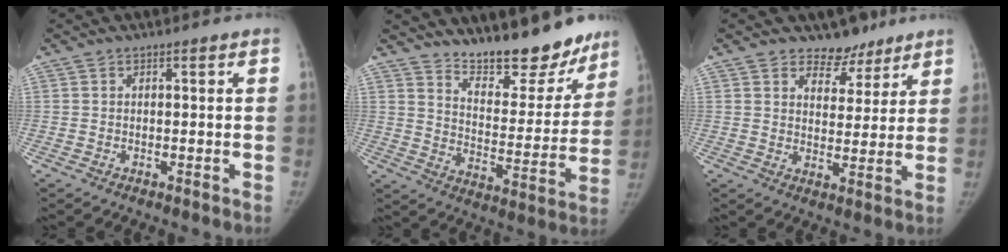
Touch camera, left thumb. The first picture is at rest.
{"total": 19.3, "force": [16.2, 6.5, 8.4], "torque": [-0.069, -0.116, 0.235]}
{"total": 6.9, "force": [5.4, 4.2, 1.0], "torque": [0.023, -0.035, 0.085]}